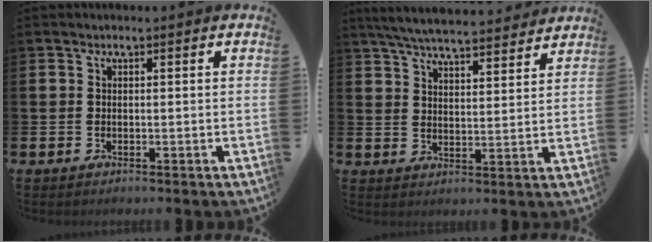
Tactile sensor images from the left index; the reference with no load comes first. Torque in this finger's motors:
{"motor_torque": [0.95, -1.19, 0.56, 0.21]}